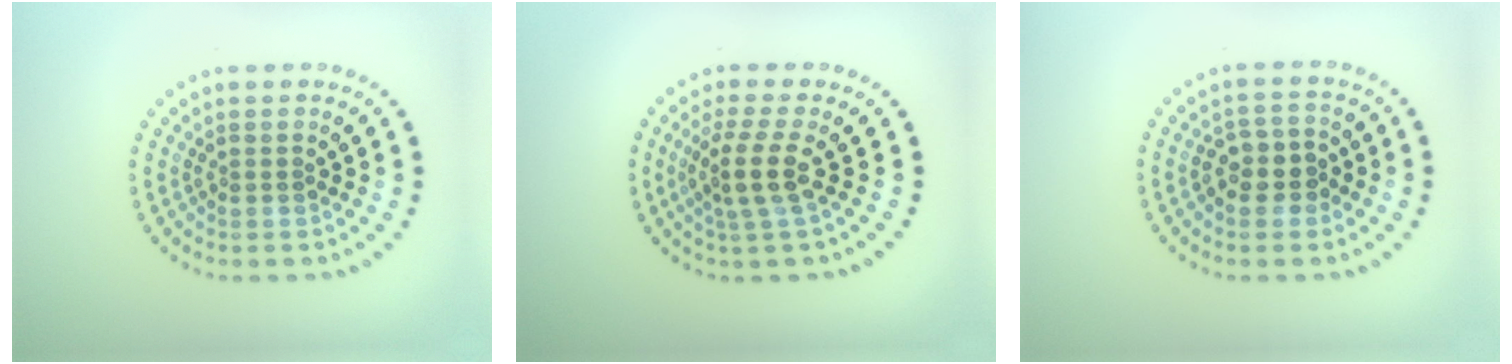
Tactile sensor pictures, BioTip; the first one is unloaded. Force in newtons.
{"total": 3.3, "press": 2.6, "slide": 2.0}
{"total": 2.8, "press": 2.7, "slide": 0.9}